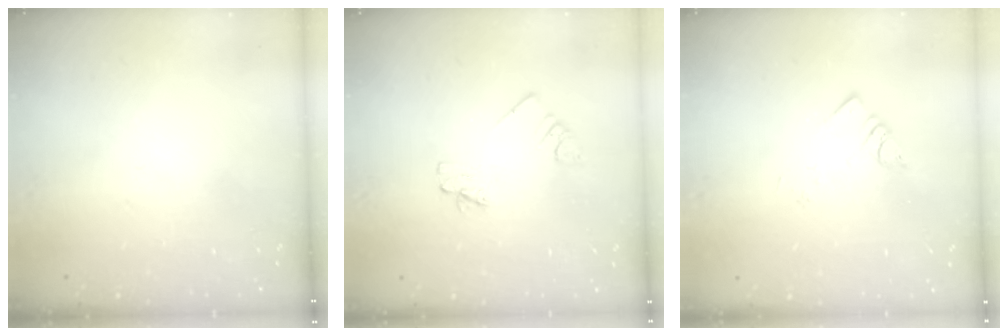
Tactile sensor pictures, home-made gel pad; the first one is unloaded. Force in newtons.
{"total": 2.2, "press": 2.2, "slide": 0.3}
{"total": 1.9, "press": 1.9, "slide": 0.2}